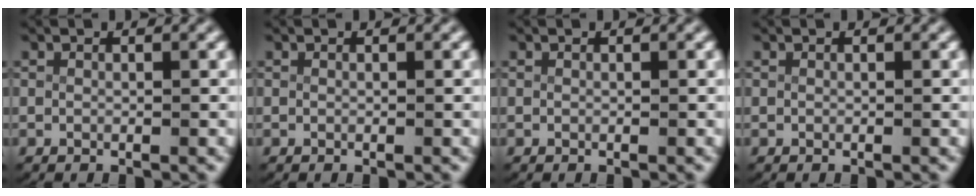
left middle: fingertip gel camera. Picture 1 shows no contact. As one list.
[{"total": 0.0}, {"total": 0.0}, {"total": 0.0}]